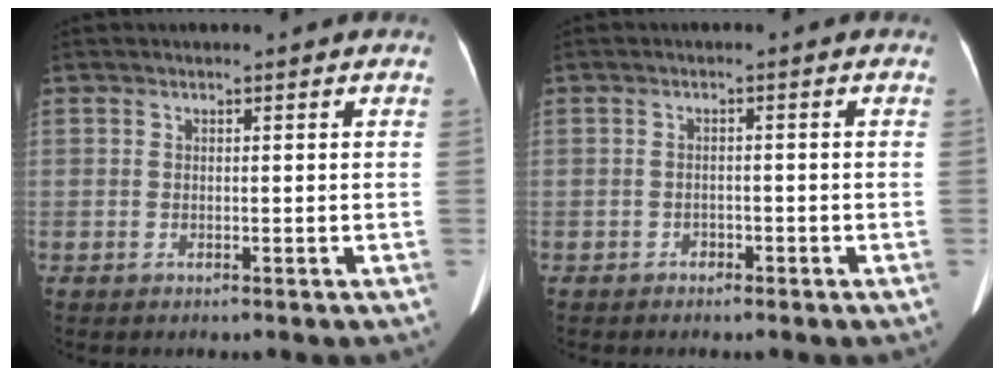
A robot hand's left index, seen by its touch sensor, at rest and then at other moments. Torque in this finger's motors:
{"motor_torque": [-0.15, 0.18, 0.04, -0.01]}